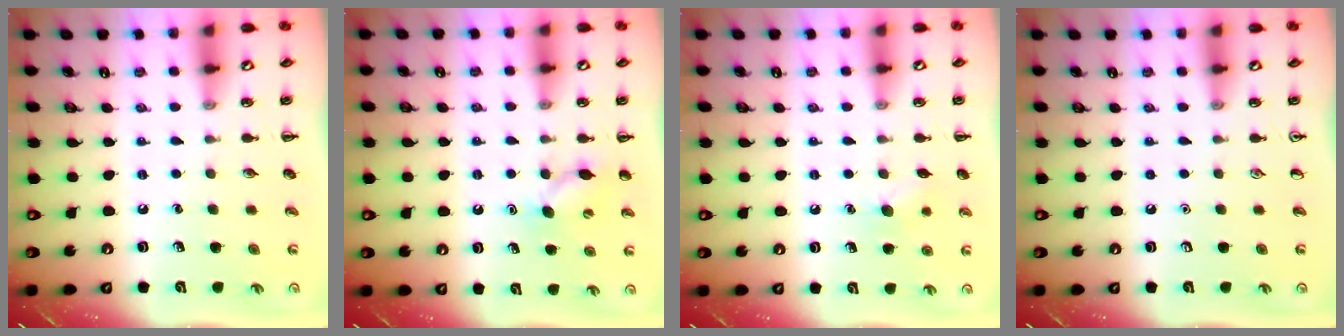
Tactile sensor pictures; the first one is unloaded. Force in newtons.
{"total": 8.1, "press": 7.9, "slide": 1.4}
{"total": 7.1, "press": 6.9, "slide": 1.9}
{"total": 0.0}